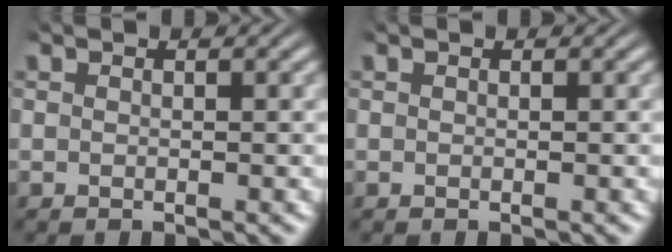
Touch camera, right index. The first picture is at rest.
{"total": 0.0}